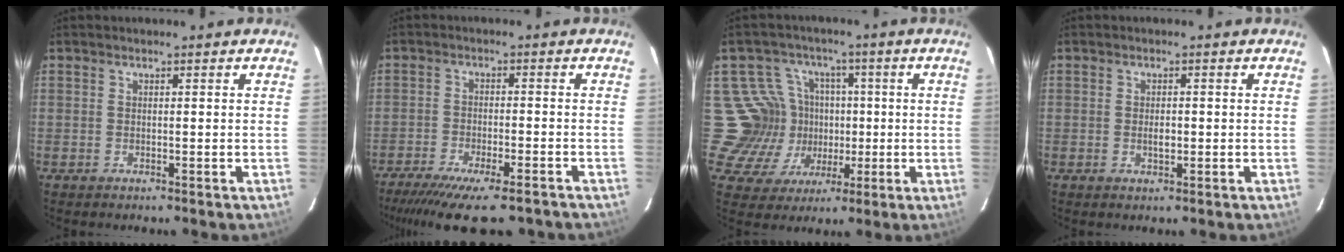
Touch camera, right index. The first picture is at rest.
{"total": 15.8, "force": [-12.8, 3.6, 8.5], "torque": [-0.172, -0.040, -0.191]}
{"total": 11.6, "force": [-0.4, 11.2, 2.8], "torque": [-0.072, 0.013, 0.002]}
{"total": 1.7, "force": [-0.2, 0.9, 1.4], "torque": [-0.025, 0.000, -0.004]}